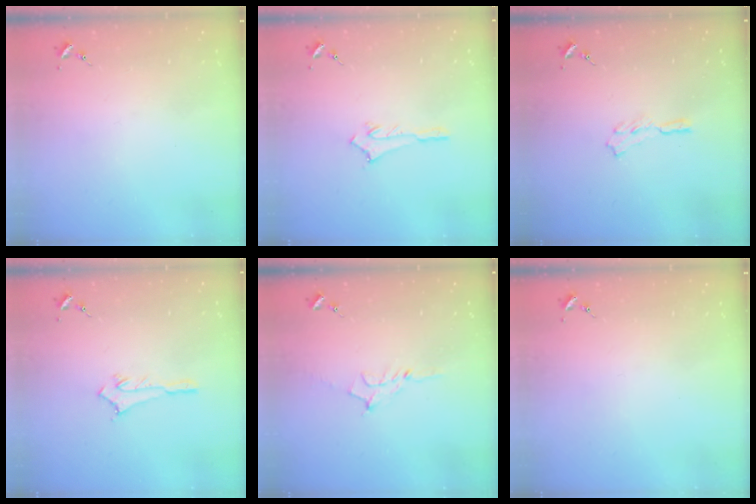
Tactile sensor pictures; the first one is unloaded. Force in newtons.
{"total": 2.6, "press": 2.6, "slide": 0.4}
{"total": 3.7, "press": 3.7, "slide": 0.3}
{"total": 2.8, "press": 2.8, "slide": 0.2}
{"total": 5.7, "press": 5.6, "slide": 0.7}
{"total": 0.0}